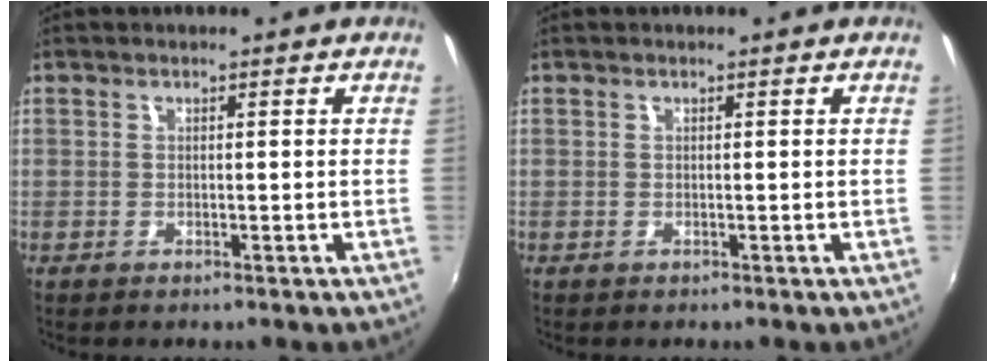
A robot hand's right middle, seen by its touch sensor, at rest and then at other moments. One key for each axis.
{"total": 0.0}